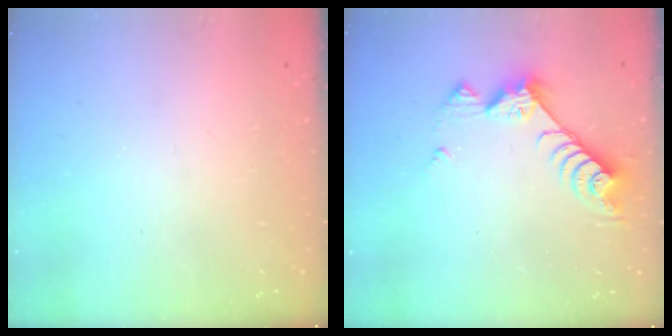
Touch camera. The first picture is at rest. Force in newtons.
{"total": 8.6, "press": 8.6, "slide": 0.2}